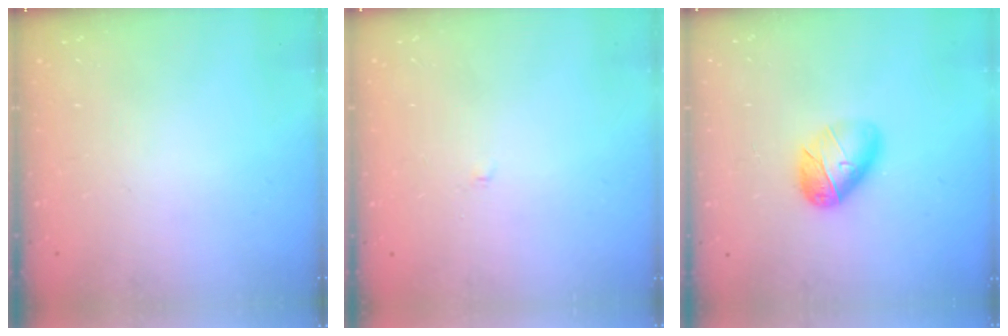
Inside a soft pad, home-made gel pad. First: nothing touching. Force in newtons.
{"total": 1.9, "press": 1.9, "slide": 0.2}
{"total": 10.2, "press": 10.2, "slide": 0.2}